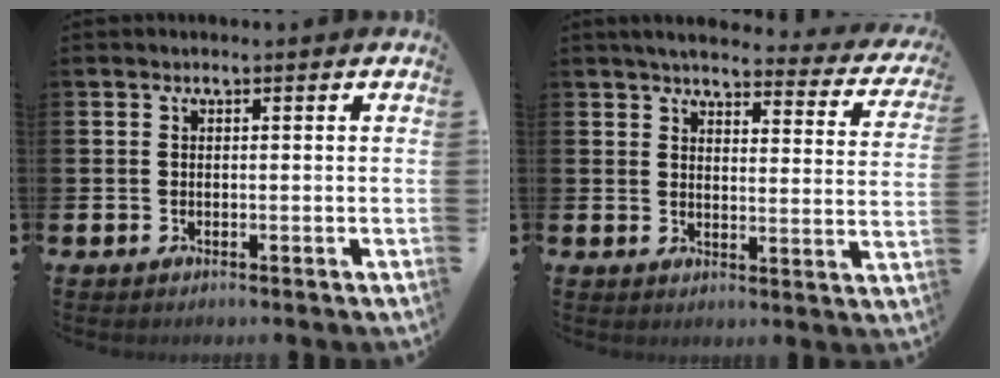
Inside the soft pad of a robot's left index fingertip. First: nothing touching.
{"total": 3.9, "force": [3.5, 0.8, 1.4], "torque": [-0.035, -0.029, 0.053]}